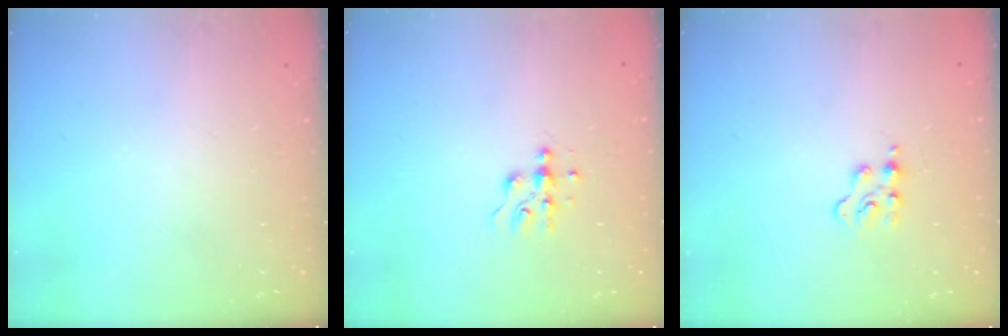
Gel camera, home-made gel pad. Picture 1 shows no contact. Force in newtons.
{"total": 6.4, "press": 6.3, "slide": 0.6}
{"total": 3.0, "press": 3.0, "slide": 0.4}